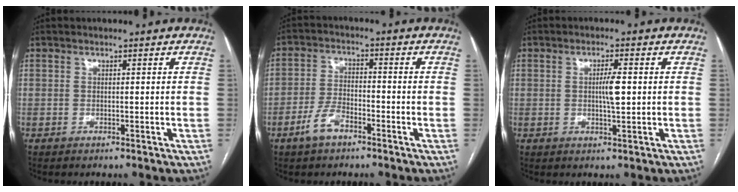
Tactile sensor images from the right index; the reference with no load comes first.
{"total": 5.3, "force": [-3.3, 2.6, 3.3], "torque": [-0.073, 0.004, -0.063]}
{"total": 3.5, "force": [0.2, 0.4, 3.4], "torque": [-0.060, -0.001, 0.003]}